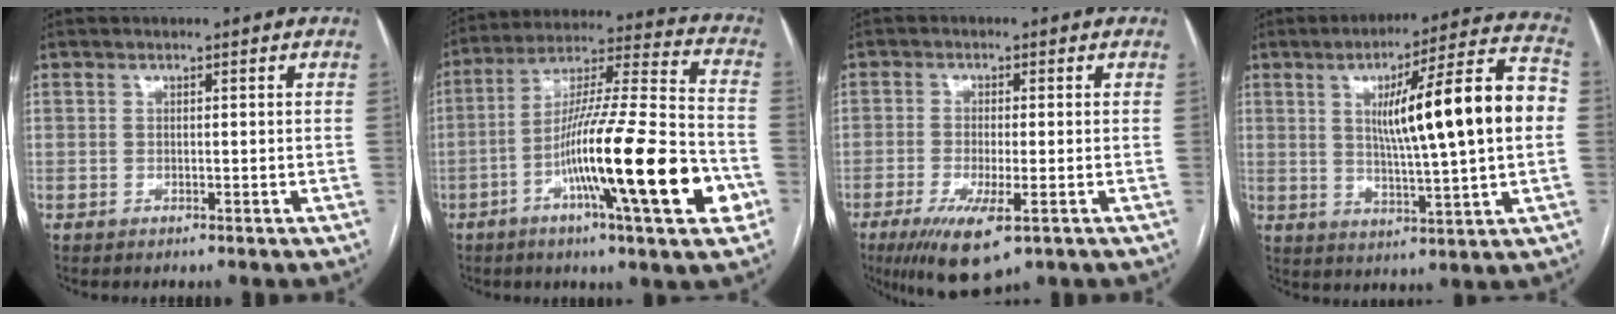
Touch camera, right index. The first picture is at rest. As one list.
[{"total": 22.4, "force": [-7.7, 1.0, 21.0], "torque": [-0.331, -0.014, -0.130]}, {"total": 8.7, "force": [-4.4, 2.0, 7.3], "torque": [-0.133, -0.024, -0.068]}, {"total": 18.3, "force": [2.0, 0.9, 18.2], "torque": [-0.276, 0.021, 0.026]}]